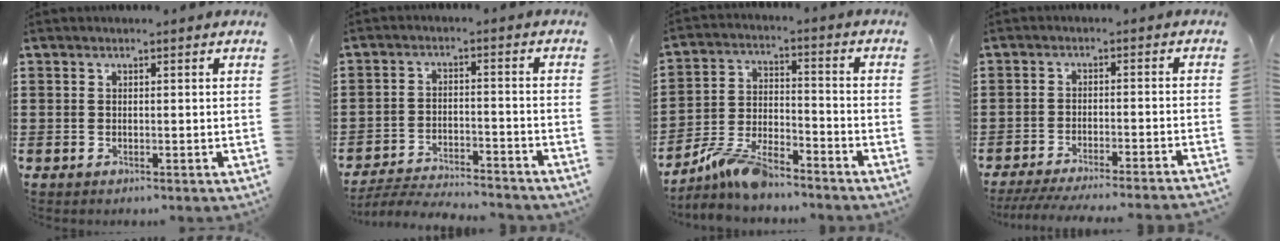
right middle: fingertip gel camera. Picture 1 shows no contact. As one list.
[{"total": 4.6, "force": [-4.6, 0.2, 0.9], "torque": [-0.025, -0.002, -0.095]}, {"total": 8.3, "force": [-7.1, 1.6, 3.9], "torque": [-0.089, 0.006, -0.139]}, {"total": 4.2, "force": [-3.8, -0.4, 1.5], "torque": [-0.025, -0.009, -0.074]}]